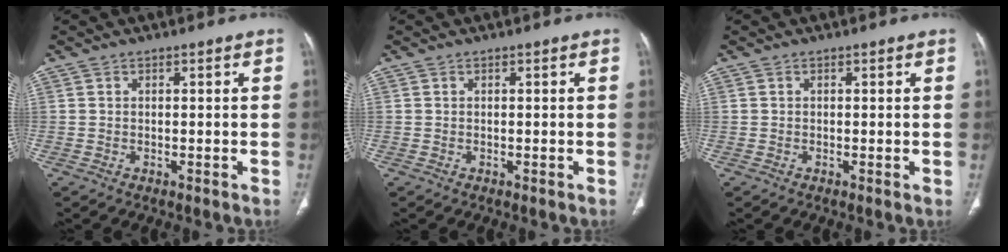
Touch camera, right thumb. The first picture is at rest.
{"total": 0.0}
{"total": 0.0}